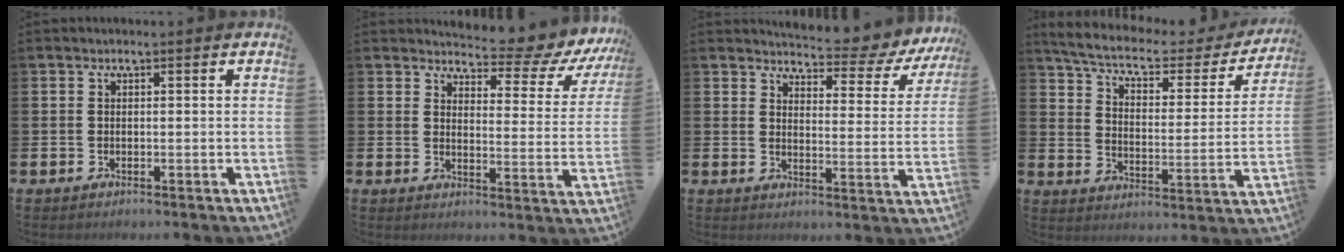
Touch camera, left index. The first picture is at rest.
{"total": 5.4, "force": [4.8, 1.5, 1.8], "torque": [-0.034, -0.047, 0.074]}
{"total": 5.1, "force": [4.9, 1.1, 1.1], "torque": [-0.028, -0.048, 0.076]}
{"total": 6.2, "force": [5.0, 1.8, 3.0], "torque": [-0.080, -0.038, 0.078]}